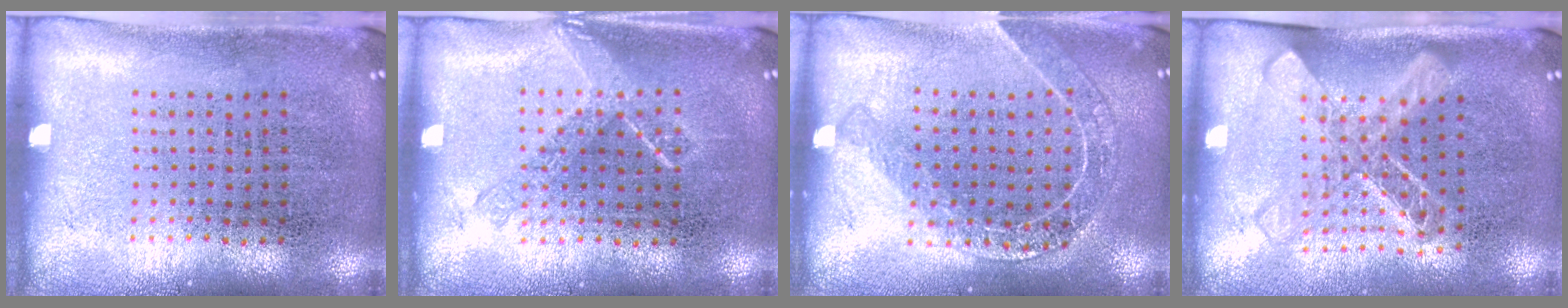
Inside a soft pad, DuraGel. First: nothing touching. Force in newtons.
{"total": 1.1, "press": 1.1, "slide": 0.2}
{"total": 1.6, "press": 1.5, "slide": 0.5}
{"total": 1.7, "press": 1.4, "slide": 1.0}